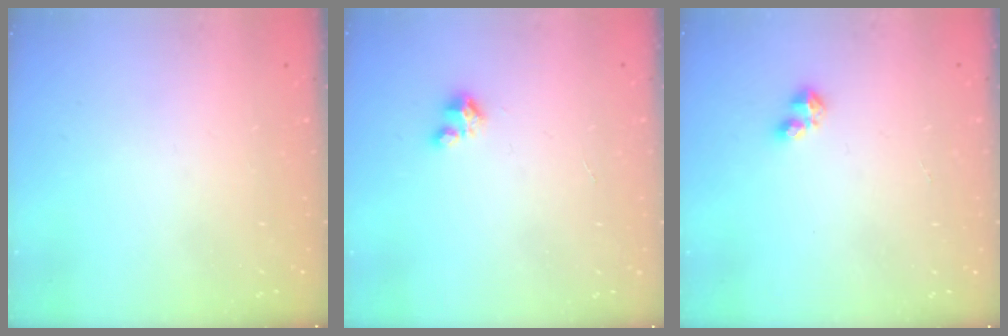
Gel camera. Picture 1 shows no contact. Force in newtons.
{"total": 2.4, "press": 2.3, "slide": 0.2}
{"total": 3.3, "press": 3.3, "slide": 0.5}